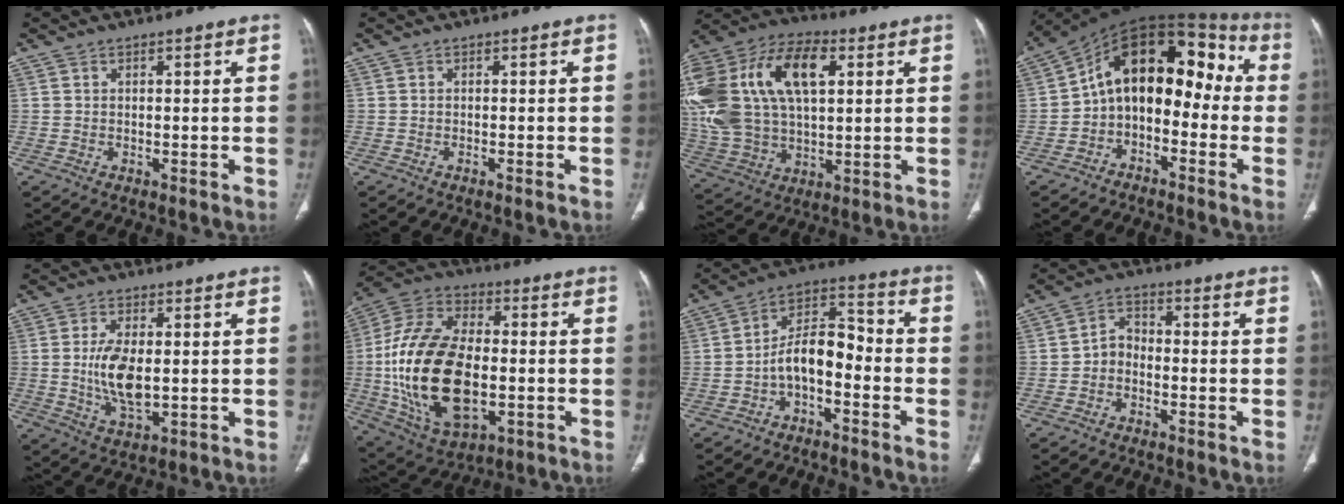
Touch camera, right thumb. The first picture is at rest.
{"total": 0.9, "force": [-0.7, 0.0, 0.6], "torque": [-0.012, -0.001, -0.007]}
{"total": 28.5, "force": [7.0, 16.3, 22.2], "torque": [-0.489, 0.030, 0.129]}
{"total": 15.8, "force": [-1.4, 10.1, 12.2], "torque": [-0.144, 0.085, -0.038]}
{"total": 9.0, "force": [0.0, 4.4, 7.9], "torque": [-0.154, -0.011, 0.006]}
{"total": 25.4, "force": [-2.8, 14.4, 20.7], "torque": [-0.405, 0.008, -0.036]}
{"total": 9.6, "force": [-3.4, 5.2, 7.3], "torque": [-0.114, 0.062, -0.068]}
{"total": 4.2, "force": [-1.6, 3.2, 2.3], "torque": [-0.027, 0.024, -0.040]}